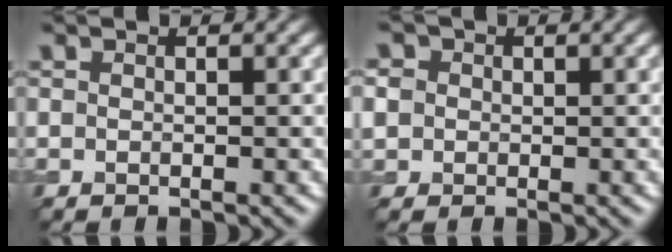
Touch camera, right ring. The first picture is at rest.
{"total": 2.9, "force": [0.9, 2.5, 1.1], "torque": [-0.033, 0.016, 0.007]}